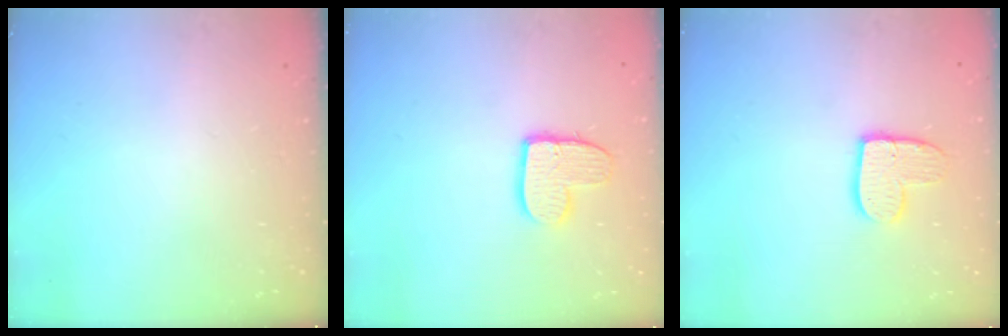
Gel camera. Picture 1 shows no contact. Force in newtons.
{"total": 9.8, "press": 9.8, "slide": 0.5}
{"total": 10.7, "press": 10.7, "slide": 1.0}